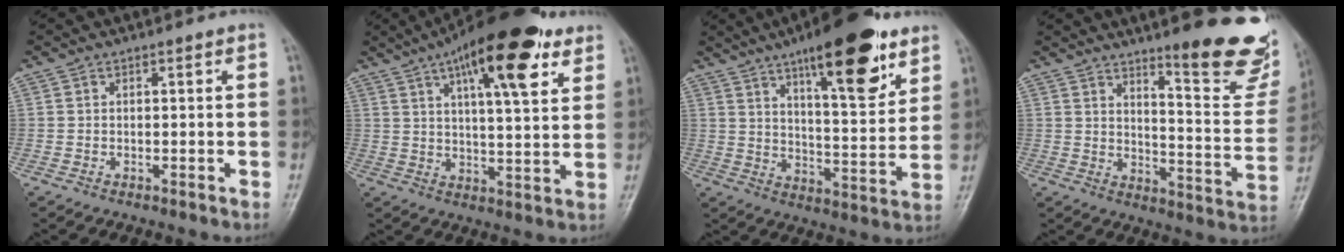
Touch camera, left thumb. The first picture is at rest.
{"total": 18.7, "force": [10.2, 5.7, 14.7], "torque": [-0.204, -0.022, 0.152]}
{"total": 19.6, "force": [11.4, 5.6, 15.0], "torque": [-0.197, -0.044, 0.175]}
{"total": 18.1, "force": [12.8, 3.6, 12.4], "torque": [-0.115, -0.102, 0.170]}